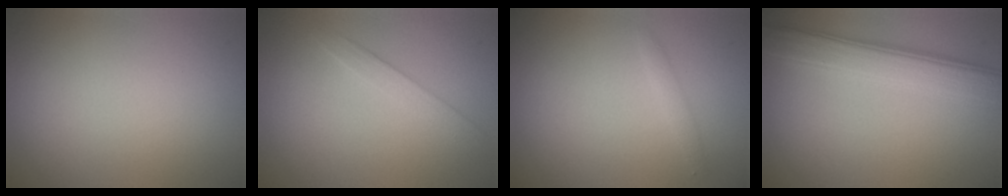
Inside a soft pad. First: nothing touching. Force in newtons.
{"total": 1.7, "press": 1.7, "slide": 0.1}
{"total": 0.8, "press": 0.8, "slide": 0.1}
{"total": 5.7, "press": 5.7, "slide": 0.2}